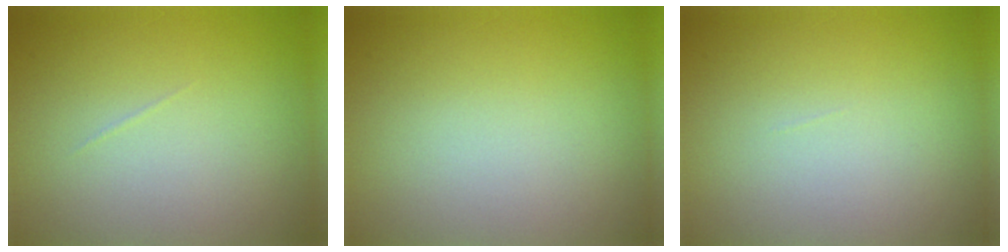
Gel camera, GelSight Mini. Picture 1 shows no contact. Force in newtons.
{"total": 0.0}
{"total": 0.0}